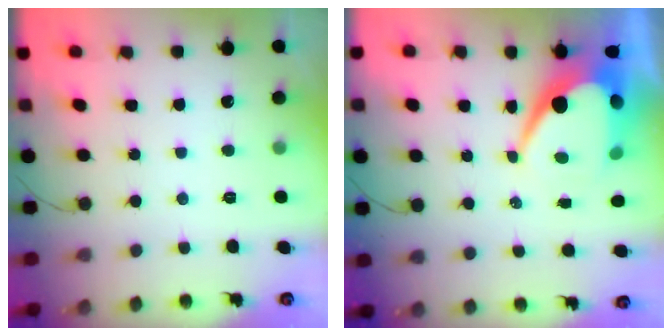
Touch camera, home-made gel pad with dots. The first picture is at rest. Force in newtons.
{"total": 11.2, "press": 11.1, "slide": 0.7}